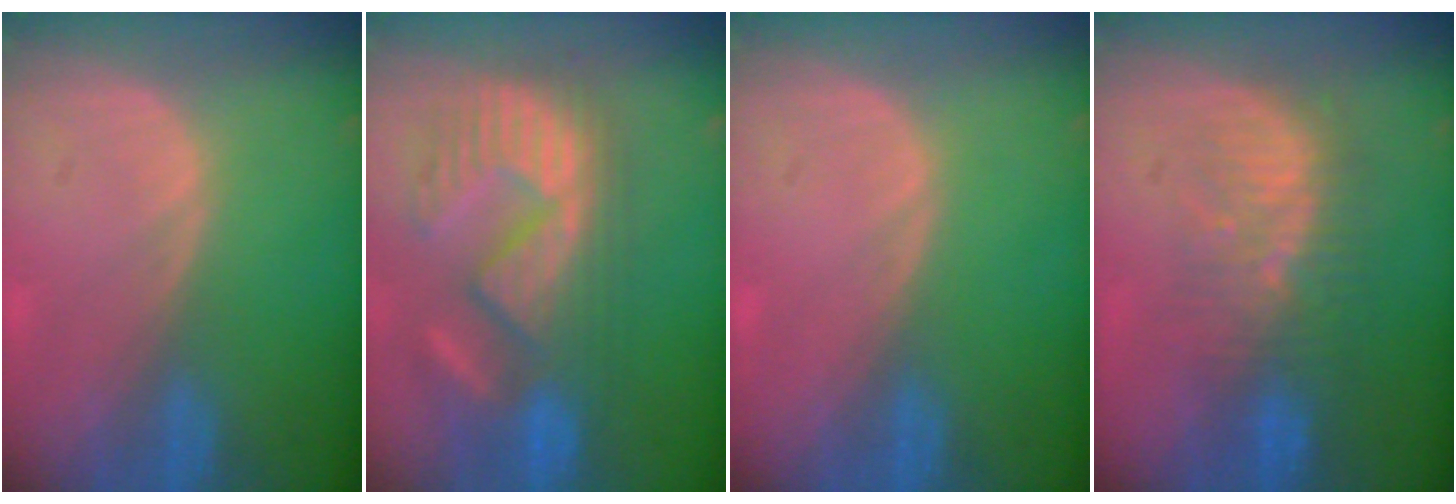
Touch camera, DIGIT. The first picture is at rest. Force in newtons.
{"total": 11.3, "press": 10.9, "slide": 3.2}
{"total": 0.0}
{"total": 8.3, "press": 7.7, "slide": 3.1}